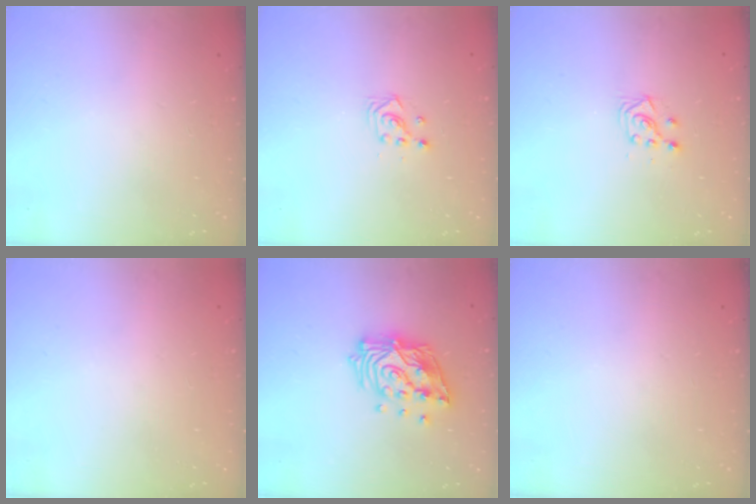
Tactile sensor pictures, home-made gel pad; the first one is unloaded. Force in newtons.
{"total": 3.4, "press": 3.4, "slide": 0.2}
{"total": 3.7, "press": 3.6, "slide": 0.9}
{"total": 0.0}
{"total": 17.9, "press": 17.8, "slide": 2.1}
{"total": 0.0}